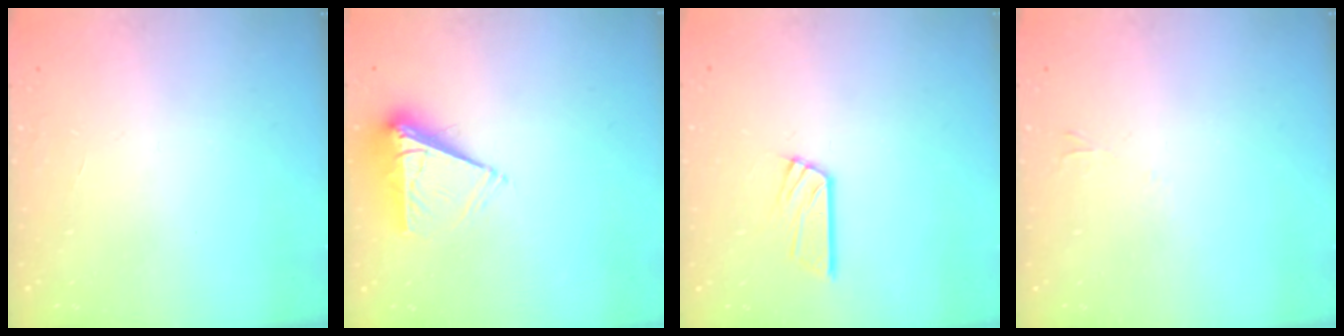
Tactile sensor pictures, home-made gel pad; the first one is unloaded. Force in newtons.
{"total": 7.8, "press": 7.8, "slide": 1.0}
{"total": 9.0, "press": 9.0, "slide": 0.8}
{"total": 2.2, "press": 2.2, "slide": 0.4}